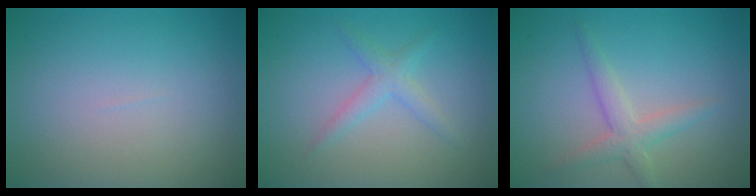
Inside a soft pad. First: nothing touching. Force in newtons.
{"total": 1.8, "press": 1.8, "slide": 0.2}
{"total": 2.5, "press": 2.5, "slide": 0.1}